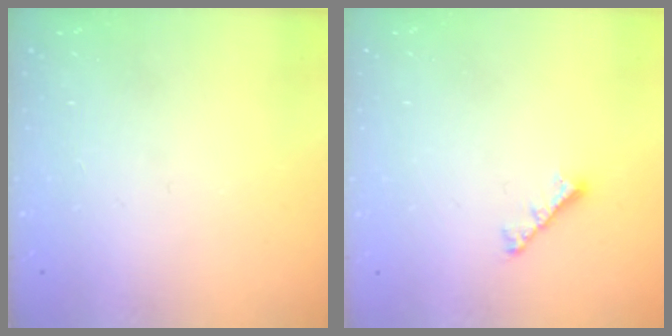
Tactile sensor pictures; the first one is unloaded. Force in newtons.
{"total": 3.0, "press": 3.0, "slide": 0.6}